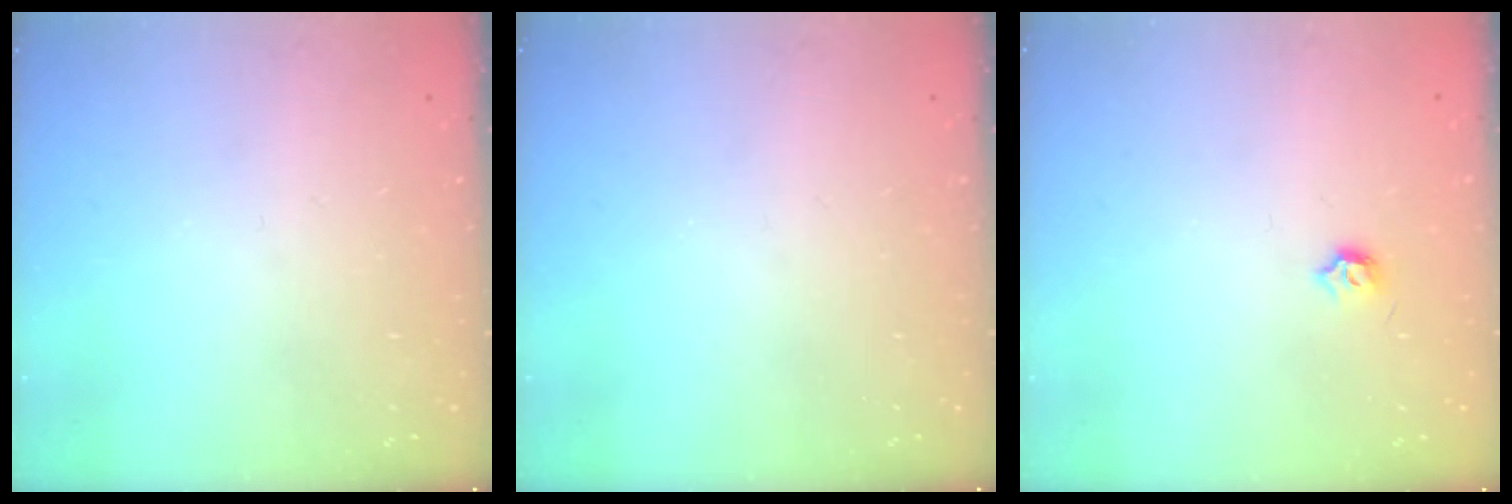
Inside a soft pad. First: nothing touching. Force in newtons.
{"total": 0.0}
{"total": 3.9, "press": 3.9, "slide": 0.6}